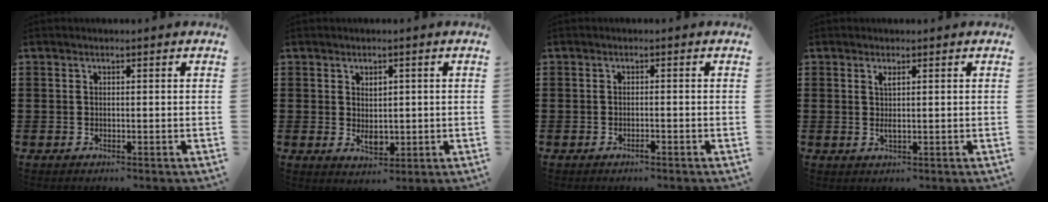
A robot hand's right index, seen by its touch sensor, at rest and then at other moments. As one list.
[{"total": 3.0, "force": [0.2, 1.9, 2.3], "torque": [-0.038, 0.001, 0.003]}, {"total": 1.0, "force": [-0.6, 0.1, 0.8], "torque": [-0.016, -0.005, -0.010]}, {"total": 1.5, "force": [0.4, 0.3, 1.4], "torque": [-0.028, 0.000, 0.006]}]